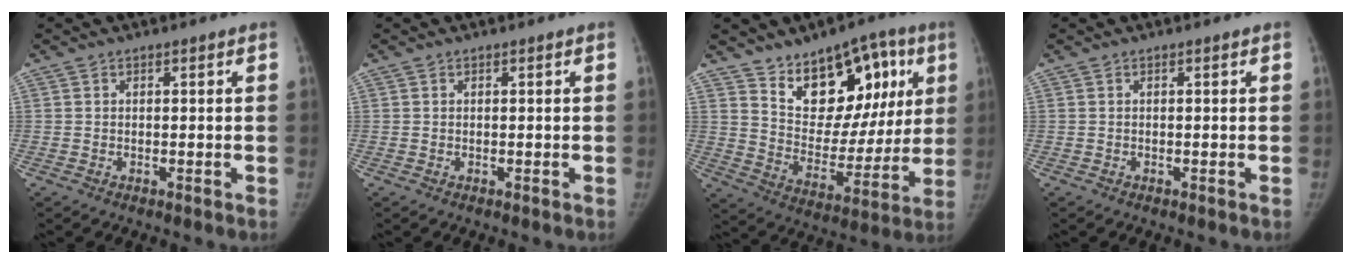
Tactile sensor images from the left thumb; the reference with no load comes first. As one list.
[{"total": 0.0}, {"total": 18.9, "force": [9.4, 11.2, 12.0], "torque": [-0.108, -0.042, 0.154]}, {"total": 0.0}]